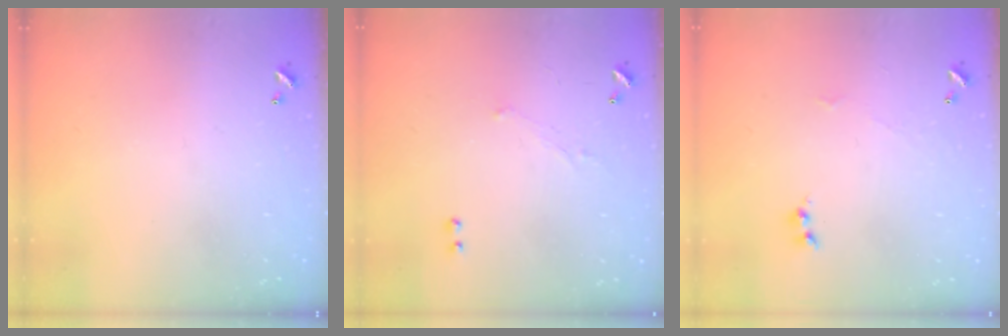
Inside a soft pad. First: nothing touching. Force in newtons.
{"total": 1.2, "press": 0.8, "slide": 0.9}
{"total": 1.6, "press": 1.6, "slide": 0.2}